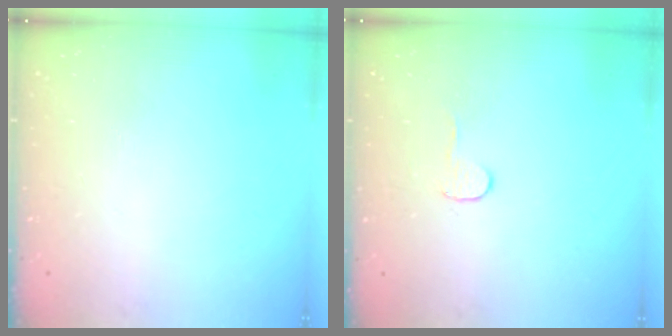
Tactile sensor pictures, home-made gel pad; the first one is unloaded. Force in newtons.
{"total": 3.7, "press": 3.6, "slide": 0.3}